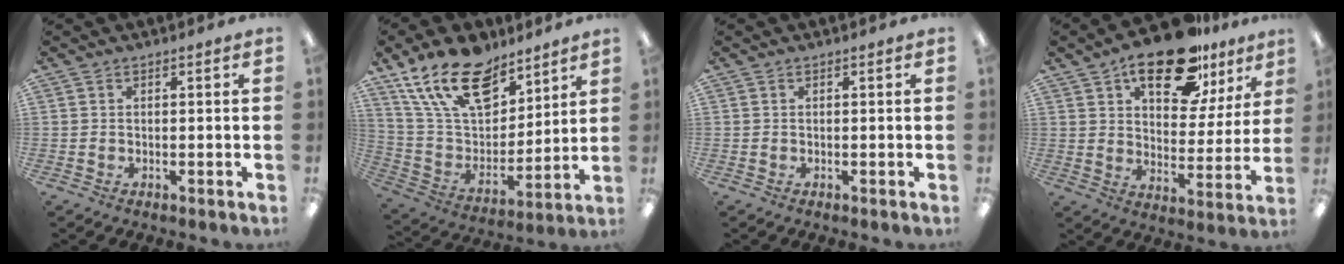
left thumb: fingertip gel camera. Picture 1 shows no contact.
{"total": 20.5, "force": [13.5, 10.7, 11.0], "torque": [-0.204, -0.066, 0.249]}
{"total": 0.0}
{"total": 20.4, "force": [13.7, 9.3, 11.9], "torque": [-0.172, -0.071, 0.228]}